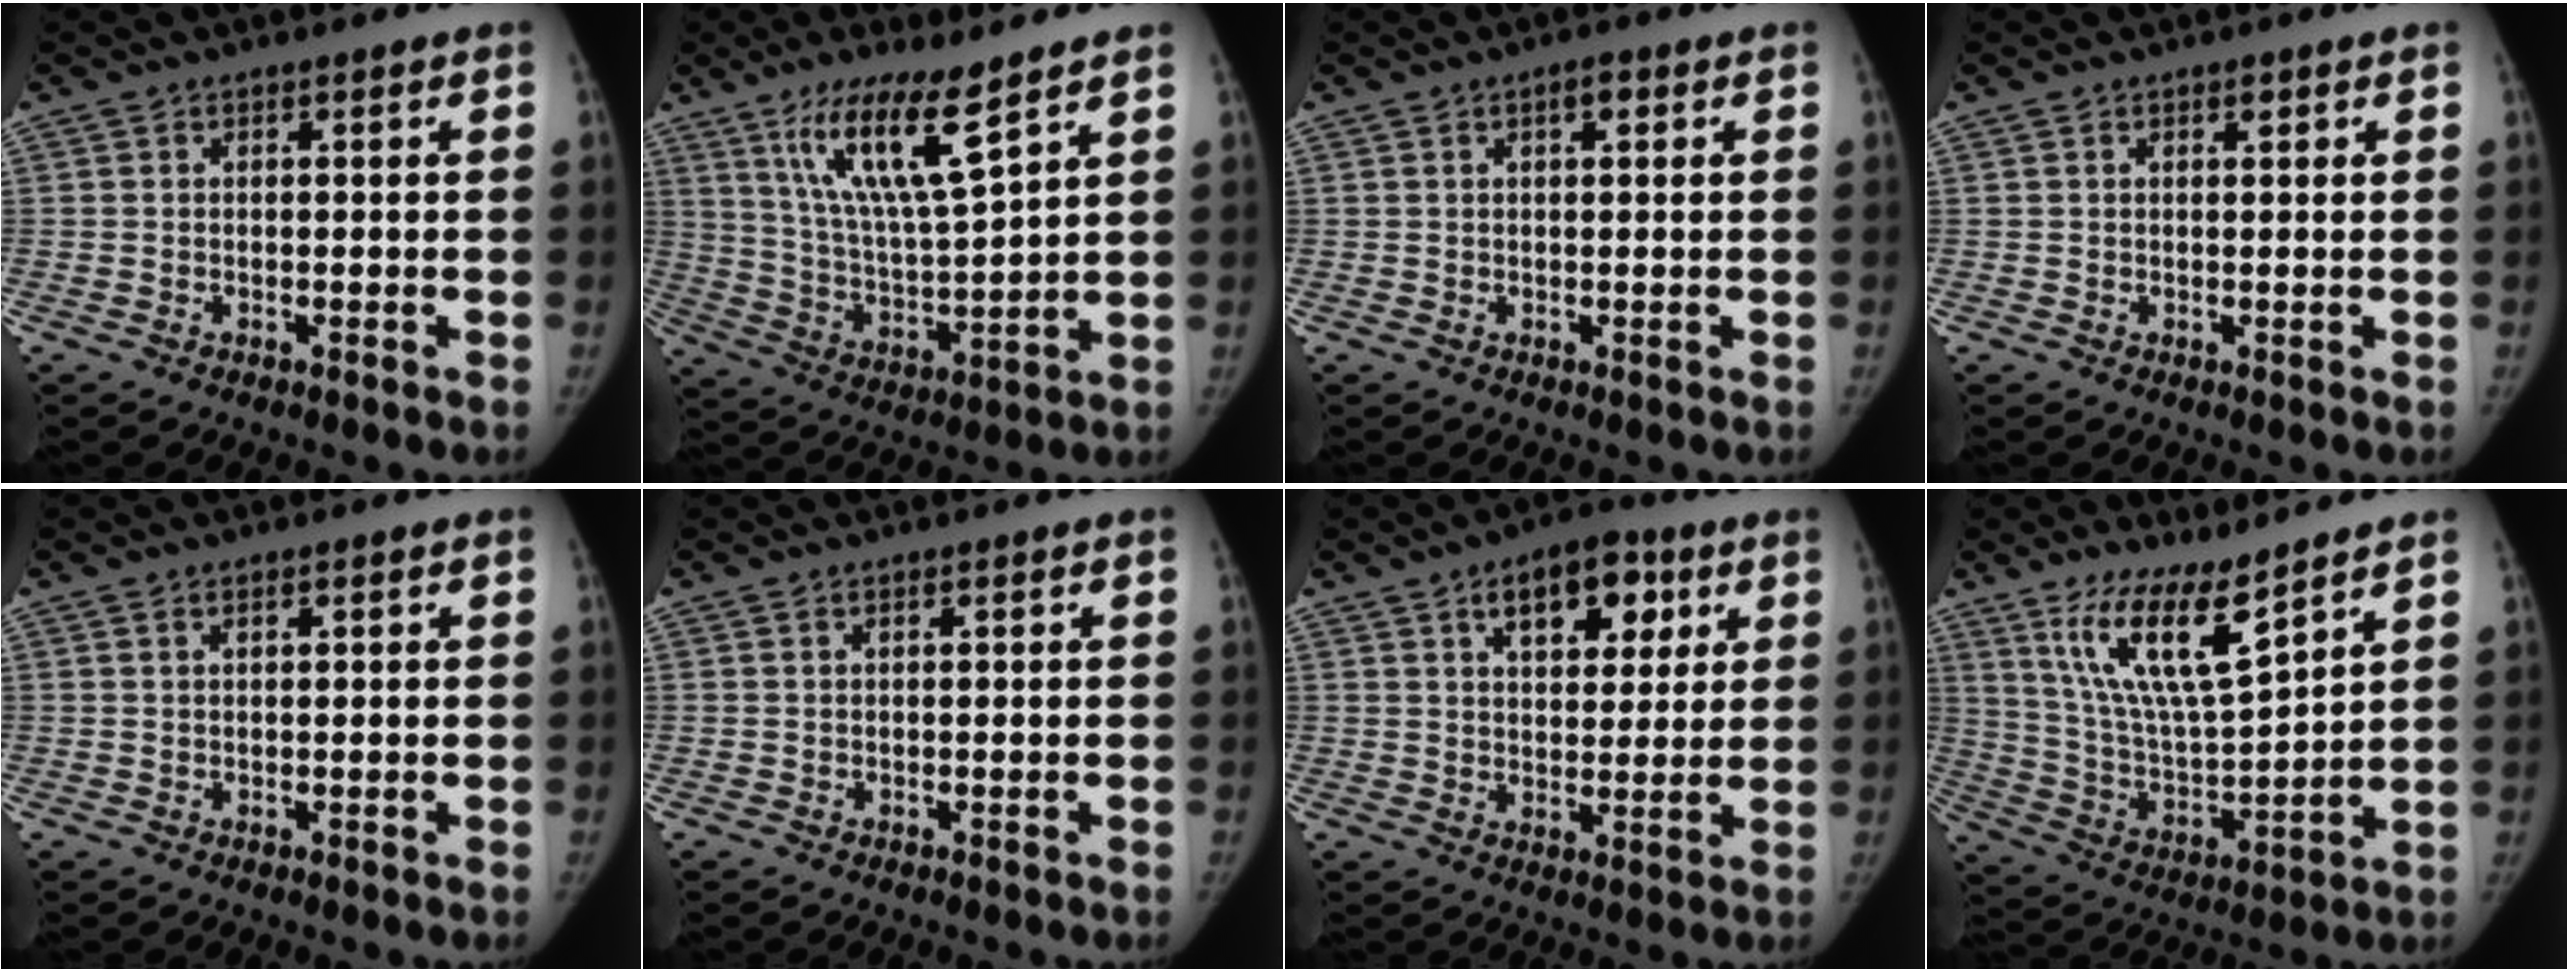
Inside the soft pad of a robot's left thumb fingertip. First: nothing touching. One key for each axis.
{"total": 13.9, "fx": 8.6, "fy": 2.2, "fz": 10.8, "tx": -0.192, "ty": -0.052, "tz": 0.172}
{"total": 2.0, "fx": 0.9, "fy": 0.8, "fz": 1.6, "tx": -0.022, "ty": 0.001, "tz": 0.011}
{"total": 1.0, "fx": 0.6, "fy": 0.4, "fz": 0.7, "tx": -0.005, "ty": -0.002, "tz": 0.008}
{"total": 0.9, "fx": 0.6, "fy": 0.4, "fz": 0.6, "tx": -0.007, "ty": 0.000, "tz": 0.010}
{"total": 0.0}
{"total": 11.7, "fx": 5.5, "fy": 6.6, "fz": 8.0, "tx": -0.076, "ty": -0.012, "tz": 0.079}
{"total": 14.3, "fx": 9.5, "fy": 3.1, "fz": 10.3, "tx": -0.176, "ty": -0.063, "tz": 0.195}